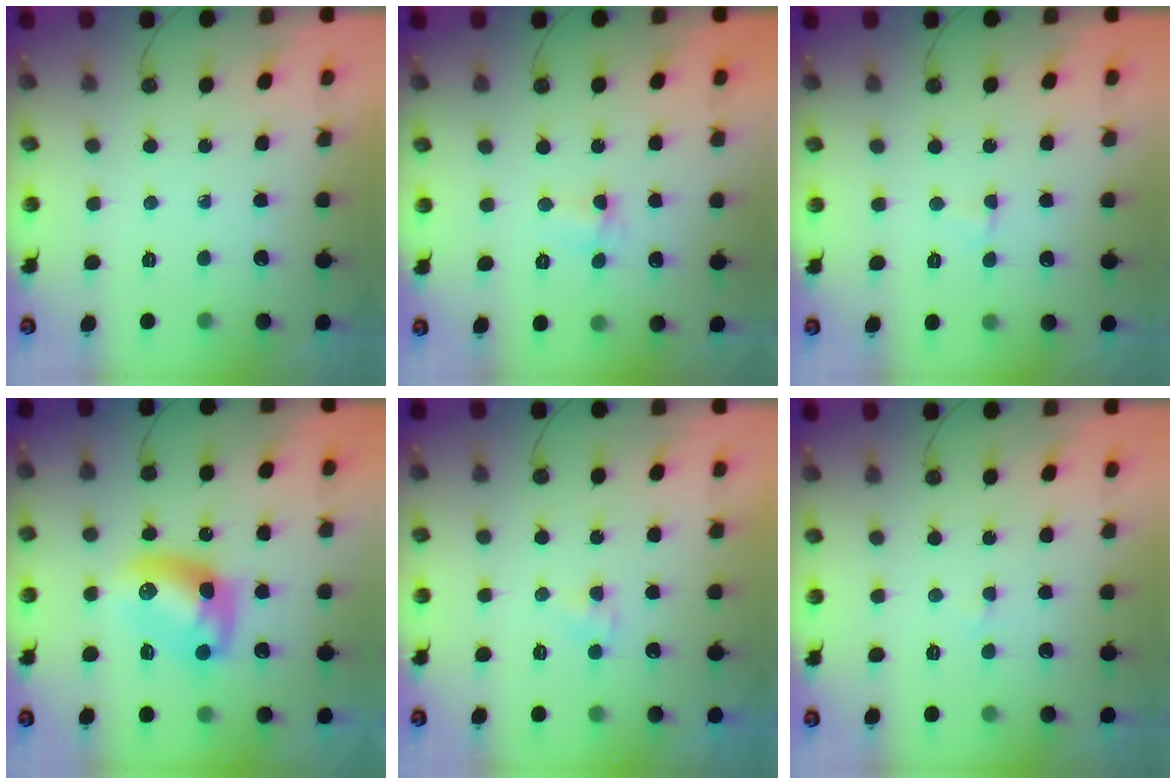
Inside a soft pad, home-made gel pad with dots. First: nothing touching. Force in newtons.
{"total": 2.5, "press": 2.4, "slide": 0.5}
{"total": 3.7, "press": 1.9, "slide": 3.2}
{"total": 11.9, "press": 11.9, "slide": 0.4}
{"total": 4.0, "press": 3.9, "slide": 0.4}
{"total": 2.3, "press": 2.3, "slide": 0.4}